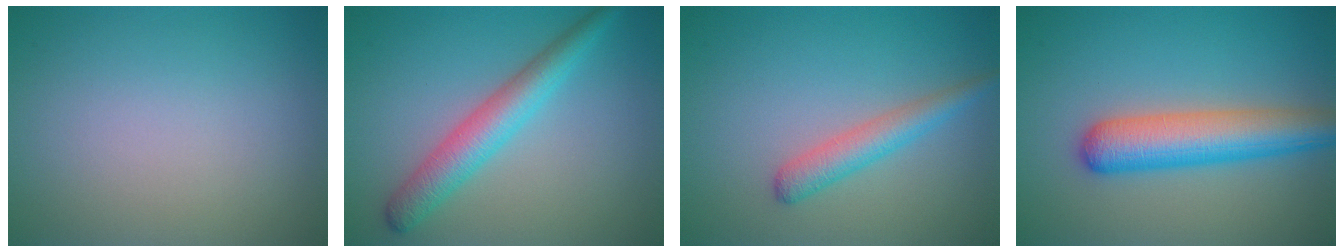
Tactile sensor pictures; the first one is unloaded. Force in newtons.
{"total": 4.2, "press": 4.2, "slide": 0.0}
{"total": 2.7, "press": 2.7, "slide": 0.0}
{"total": 6.2, "press": 6.2, "slide": 0.3}